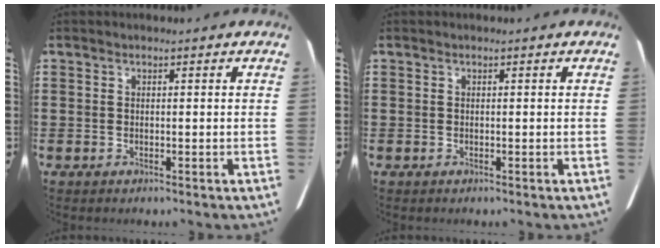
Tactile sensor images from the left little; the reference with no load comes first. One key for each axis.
{"total": 0.0}